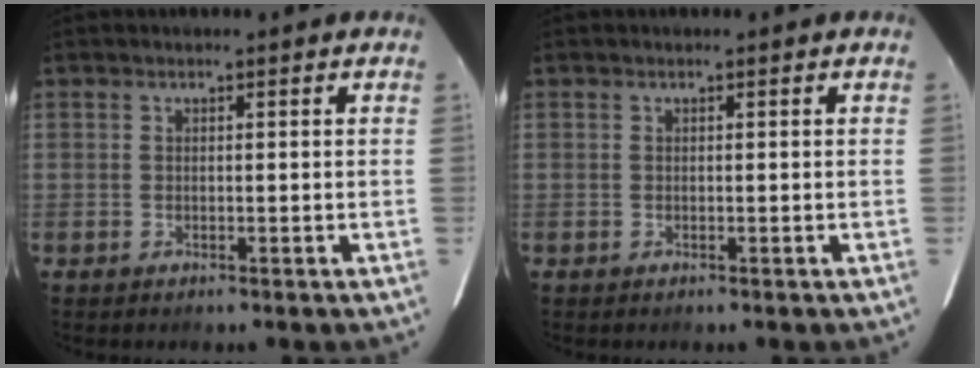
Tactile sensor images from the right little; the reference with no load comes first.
{"total": 0.0}